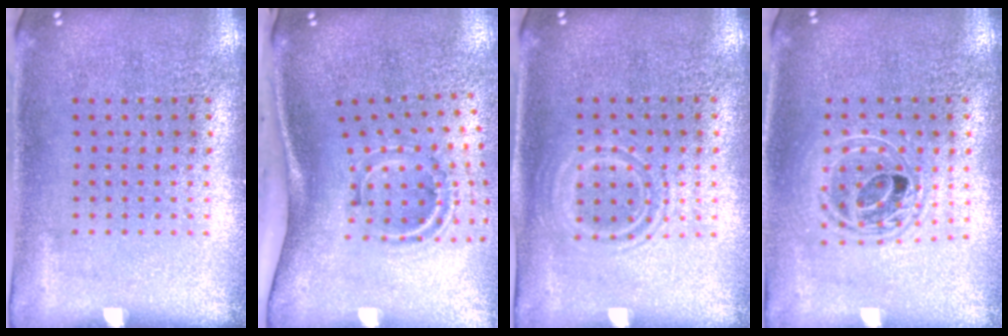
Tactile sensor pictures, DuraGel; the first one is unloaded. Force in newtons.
{"total": 2.2, "press": 1.2, "slide": 1.8}
{"total": 1.1, "press": 1.0, "slide": 0.5}
{"total": 1.7, "press": 1.4, "slide": 0.9}